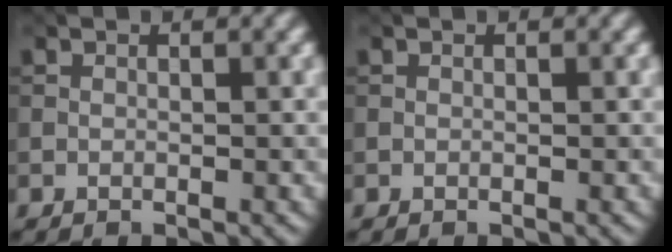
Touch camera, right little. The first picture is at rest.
{"total": 0.0}